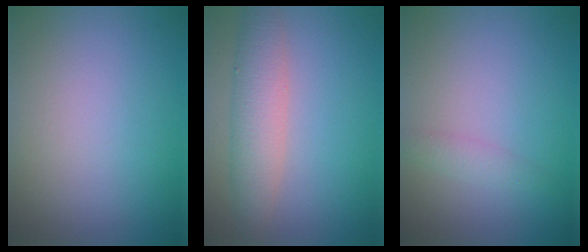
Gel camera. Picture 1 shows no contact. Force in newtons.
{"total": 4.1, "press": 4.1, "slide": 0.2}
{"total": 1.3, "press": 1.3, "slide": 0.0}